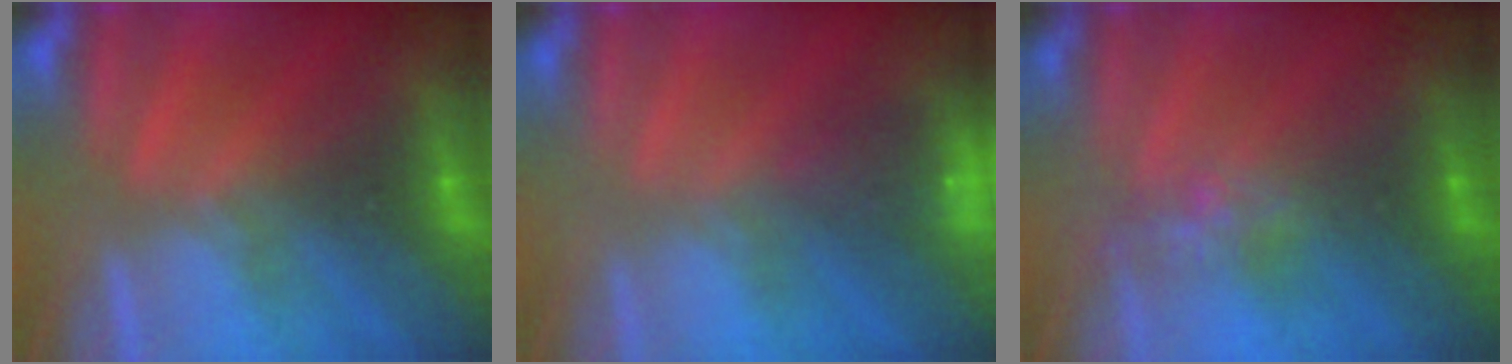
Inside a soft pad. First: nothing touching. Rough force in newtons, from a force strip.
{"total": 7.8}
{"total": 4.8}